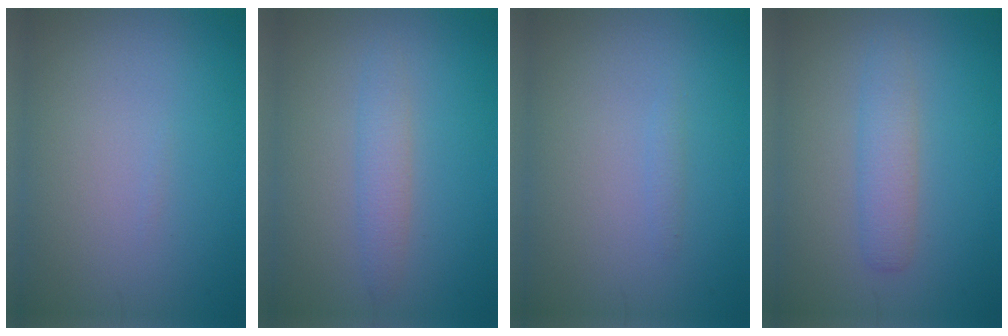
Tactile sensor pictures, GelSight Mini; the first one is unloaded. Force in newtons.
{"total": 1.9, "press": 1.9, "slide": 0.1}
{"total": 0.6, "press": 0.6, "slide": 0.1}
{"total": 2.4, "press": 2.4, "slide": 0.1}